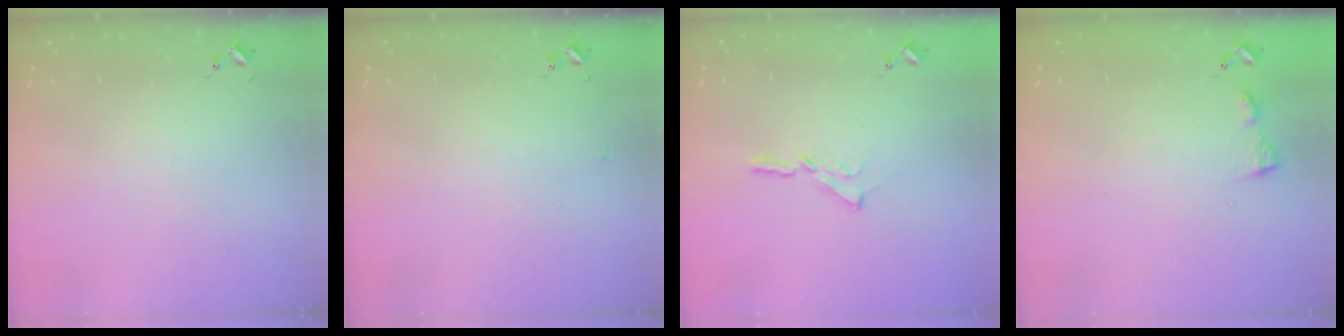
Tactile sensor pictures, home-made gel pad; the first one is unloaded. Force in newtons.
{"total": 2.5, "press": 2.5, "slide": 0.2}
{"total": 4.0, "press": 4.0, "slide": 0.4}
{"total": 4.2, "press": 4.2, "slide": 0.5}